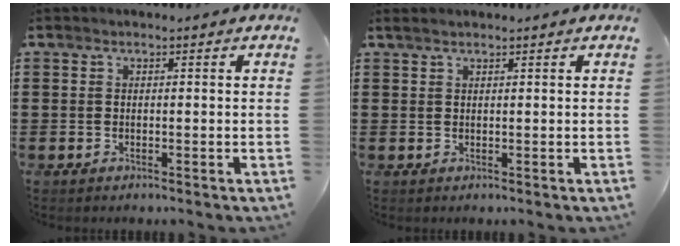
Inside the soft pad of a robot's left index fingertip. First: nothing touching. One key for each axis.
{"total": 0.9, "fx": 0.8, "fy": 0.0, "fz": 0.5, "tx": -0.010, "ty": 0.001, "tz": 0.014}